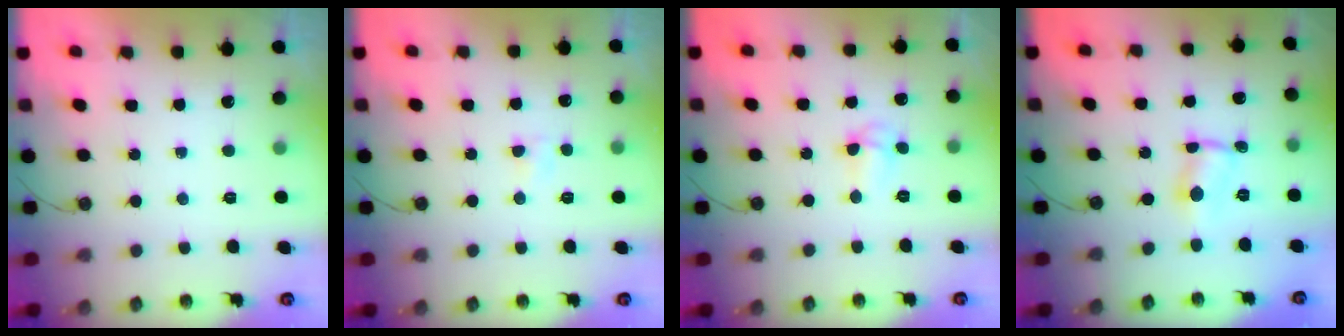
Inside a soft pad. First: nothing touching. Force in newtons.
{"total": 2.5, "press": 2.5, "slide": 0.4}
{"total": 4.4, "press": 3.4, "slide": 2.8}
{"total": 1.0, "press": 0.8, "slide": 0.5}